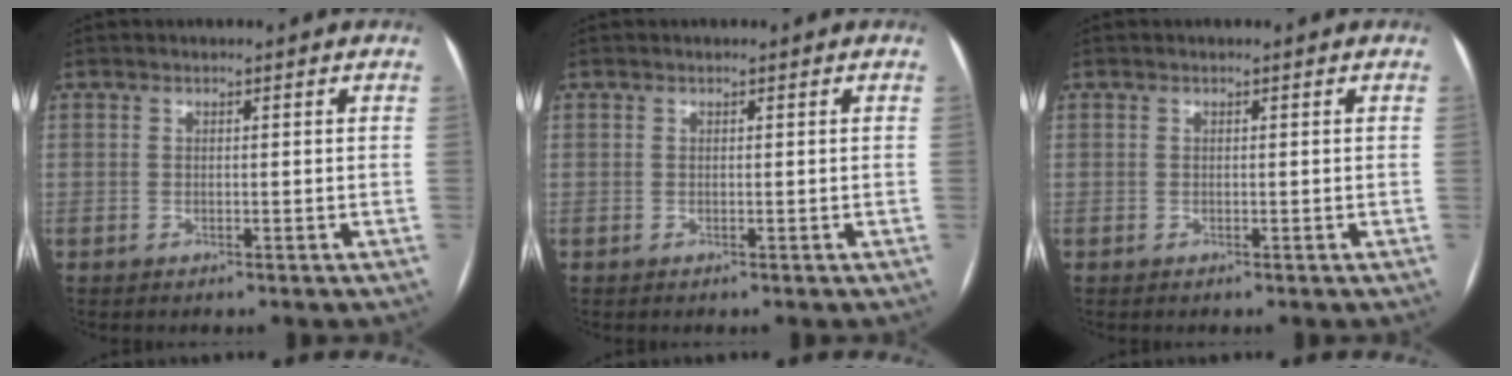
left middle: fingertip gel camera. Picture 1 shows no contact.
{"total": 0.0}
{"total": 0.0}